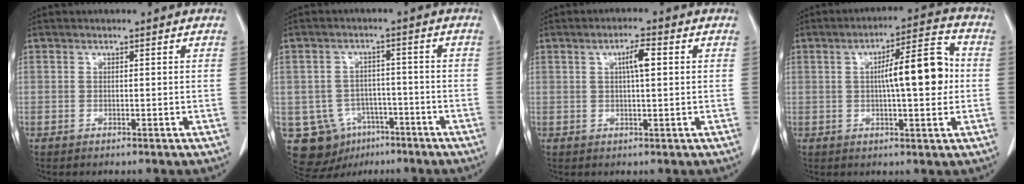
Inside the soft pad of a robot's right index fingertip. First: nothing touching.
{"total": 10.2, "force": [-4.8, 8.5, 3.0], "torque": [-0.058, 0.015, -0.061]}
{"total": 3.6, "force": [0.9, 0.5, 3.4], "torque": [-0.058, 0.004, 0.014]}
{"total": 10.5, "force": [0.6, 2.2, 10.2], "torque": [-0.154, 0.024, 0.006]}